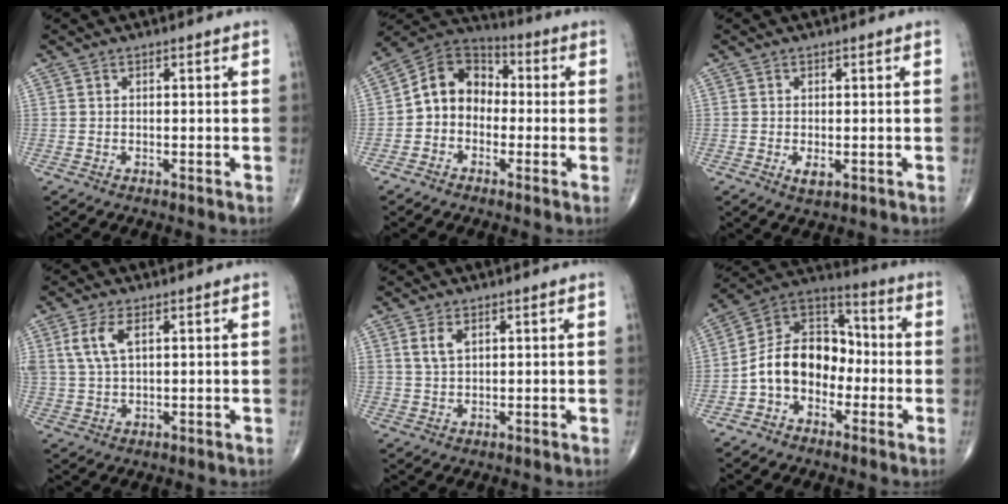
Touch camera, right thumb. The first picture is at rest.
{"total": 10.2, "force": [-1.1, 8.4, 5.8], "torque": [-0.072, 0.043, -0.036]}
{"total": 2.0, "force": [-0.5, 1.0, 1.7], "torque": [-0.026, -0.004, -0.007]}
{"total": 5.8, "force": [2.2, 2.7, 4.7], "torque": [-0.109, 0.000, 0.049]}
{"total": 3.5, "force": [1.5, 2.0, 2.4], "torque": [-0.045, -0.004, 0.035]}
{"total": 13.4, "force": [-3.2, 9.8, 8.7], "torque": [-0.120, 0.056, -0.071]}